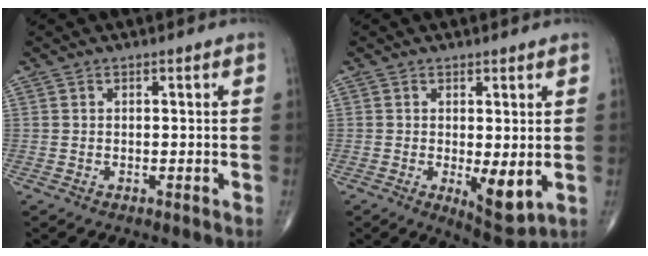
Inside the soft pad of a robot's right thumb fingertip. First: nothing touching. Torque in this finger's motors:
{"motor_torque": [2.39, 2.62, 0.82, 0.08, 0.09]}